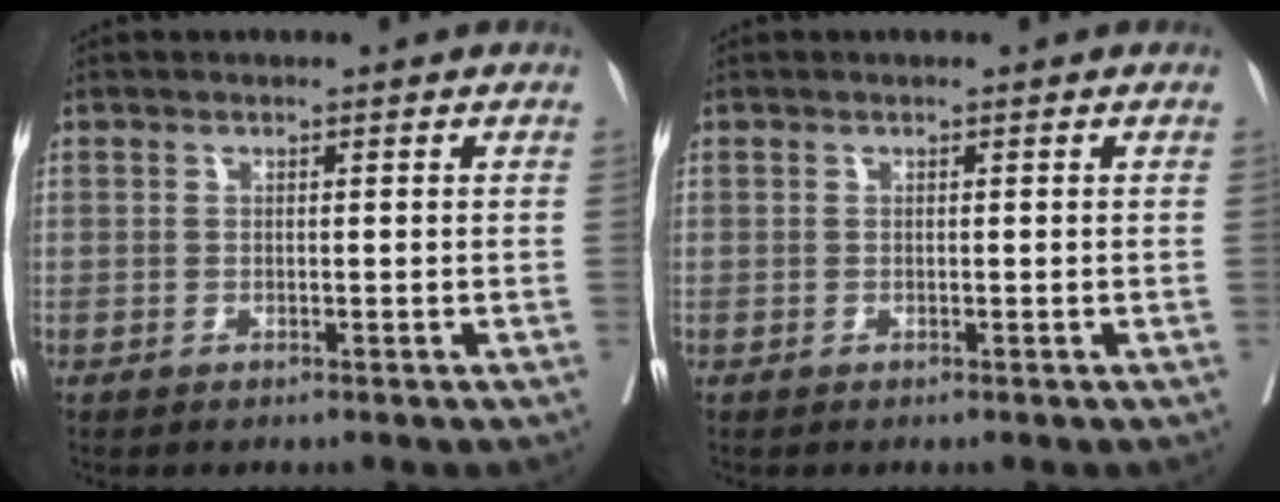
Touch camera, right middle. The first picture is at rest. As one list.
[{"total": 0.0}]